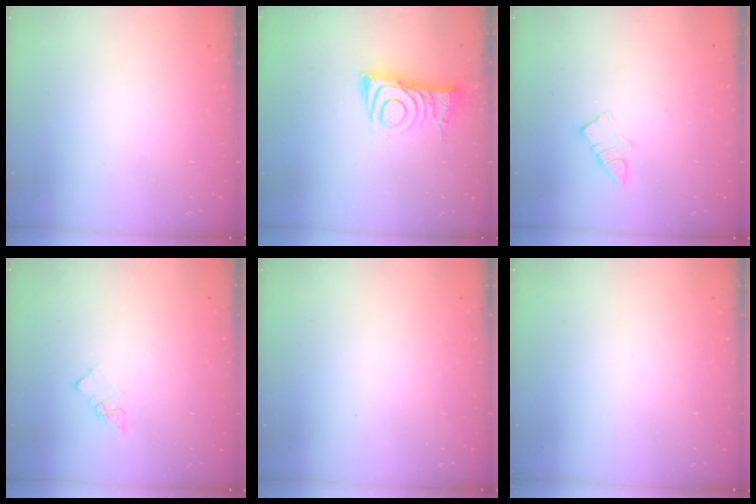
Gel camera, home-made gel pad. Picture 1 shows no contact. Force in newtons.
{"total": 8.3, "press": 8.3, "slide": 0.7}
{"total": 4.2, "press": 4.2, "slide": 0.6}
{"total": 3.6, "press": 3.5, "slide": 0.4}
{"total": 2.5, "press": 2.4, "slide": 0.4}
{"total": 0.0}